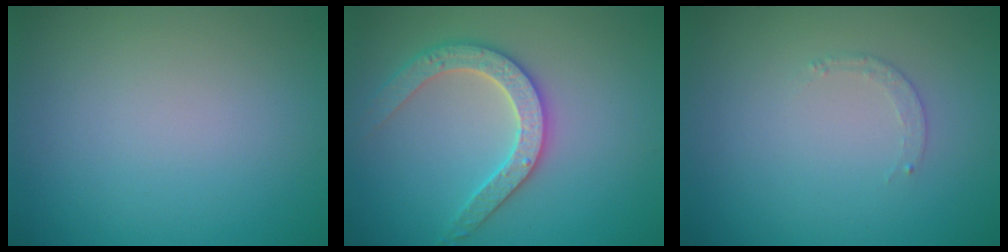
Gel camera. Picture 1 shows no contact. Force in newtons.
{"total": 3.5, "press": 3.4, "slide": 0.5}
{"total": 0.6, "press": 0.5, "slide": 0.3}